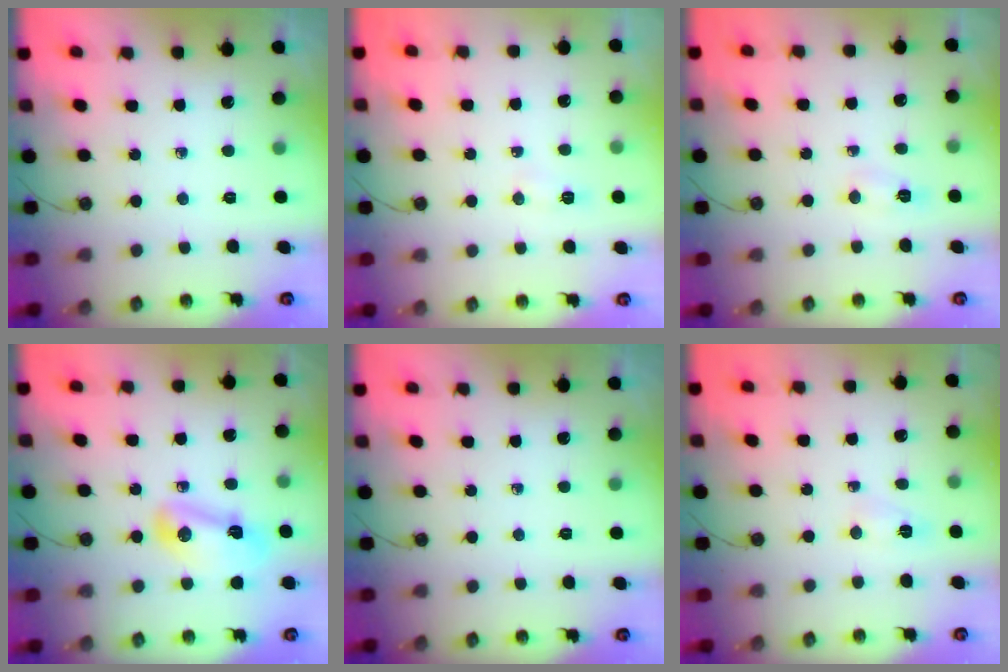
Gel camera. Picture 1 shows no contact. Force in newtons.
{"total": 5.2, "press": 5.1, "slide": 0.6}
{"total": 4.5, "press": 4.5, "slide": 0.5}
{"total": 7.4, "press": 7.4, "slide": 0.8}
{"total": 0.0}
{"total": 3.1, "press": 2.9, "slide": 1.1}